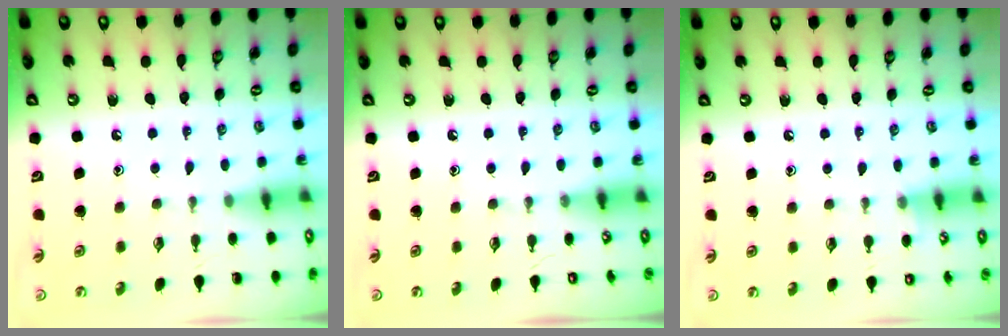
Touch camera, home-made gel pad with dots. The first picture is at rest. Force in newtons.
{"total": 0.0}
{"total": 3.7, "press": 3.6, "slide": 0.4}